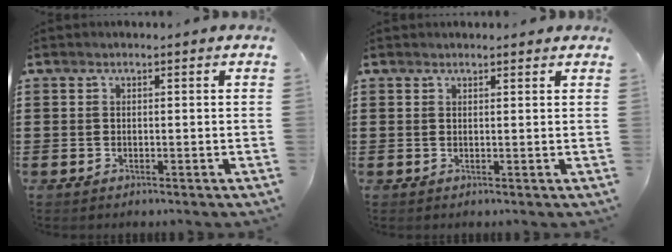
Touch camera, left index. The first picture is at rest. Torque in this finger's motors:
{"motor_torque": [1.22, -0.92, 0.53, 0.04]}